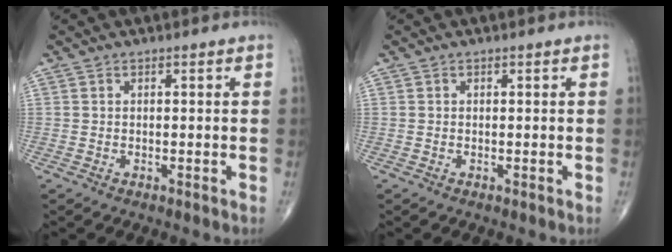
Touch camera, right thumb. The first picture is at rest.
{"total": 0.0}